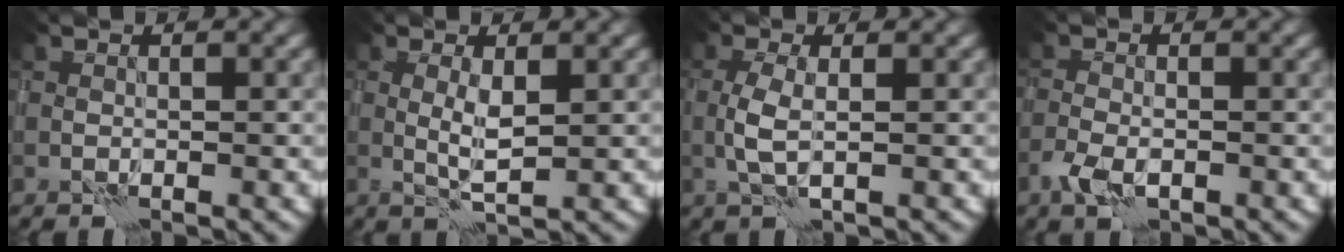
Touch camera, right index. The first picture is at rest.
{"total": 2.1, "force": [0.5, 0.4, 2.0], "torque": [-0.038, -0.001, 0.011]}
{"total": 2.3, "force": [0.1, 0.8, 2.2], "torque": [-0.049, 0.000, -0.001]}
{"total": 2.3, "force": [-1.3, 1.2, 1.5], "torque": [-0.034, -0.003, -0.029]}